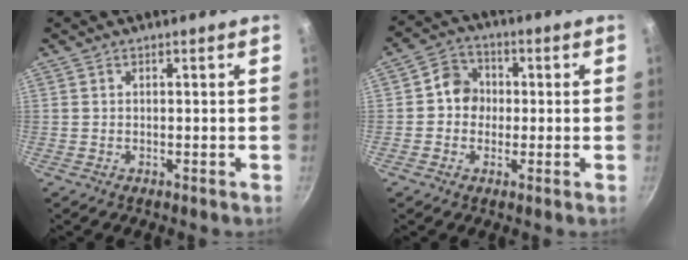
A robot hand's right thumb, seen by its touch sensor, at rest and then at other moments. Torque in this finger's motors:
{"motor_torque": [0.01, 0.05, -0.06, 0.09, 0.00]}